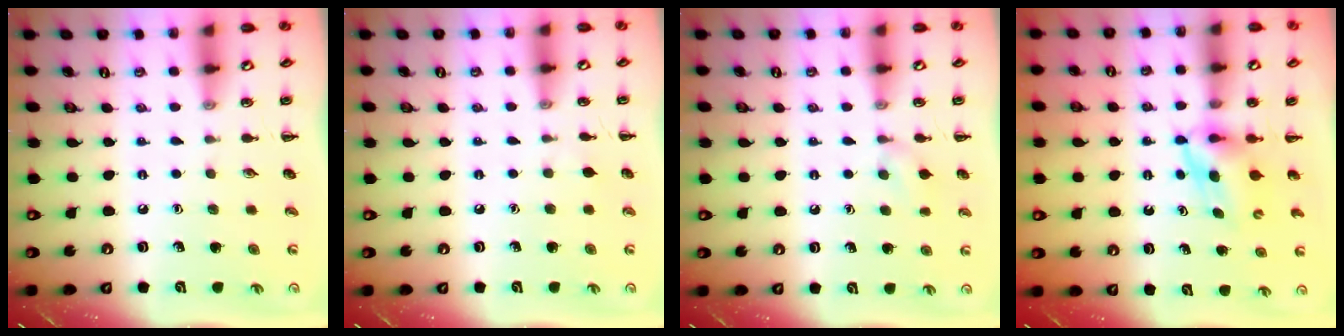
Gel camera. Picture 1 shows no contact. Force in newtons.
{"total": 3.7, "press": 3.5, "slide": 1.3}
{"total": 7.0, "press": 6.6, "slide": 2.1}
{"total": 5.1, "press": 5.1, "slide": 0.5}